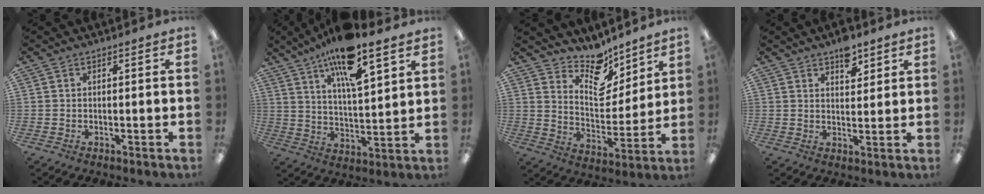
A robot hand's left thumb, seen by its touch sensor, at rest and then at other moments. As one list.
[{"total": 14.9, "force": [10.8, 3.5, 9.6], "torque": [-0.165, -0.055, 0.177]}, {"total": 11.5, "force": [9.6, 5.0, 3.8], "torque": [-0.063, -0.075, 0.179]}, {"total": 6.0, "force": [4.3, 3.0, 3.0], "torque": [-0.029, -0.023, 0.071]}]